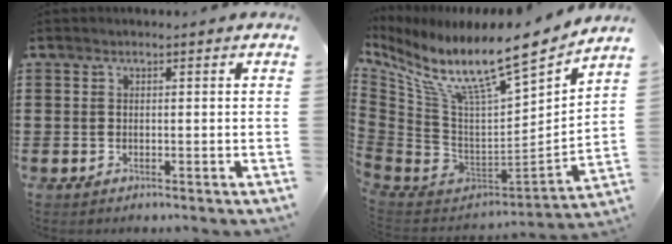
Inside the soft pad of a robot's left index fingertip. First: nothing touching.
{"total": 11.9, "force": [8.5, 2.3, 8.0], "torque": [-0.162, -0.072, 0.136]}